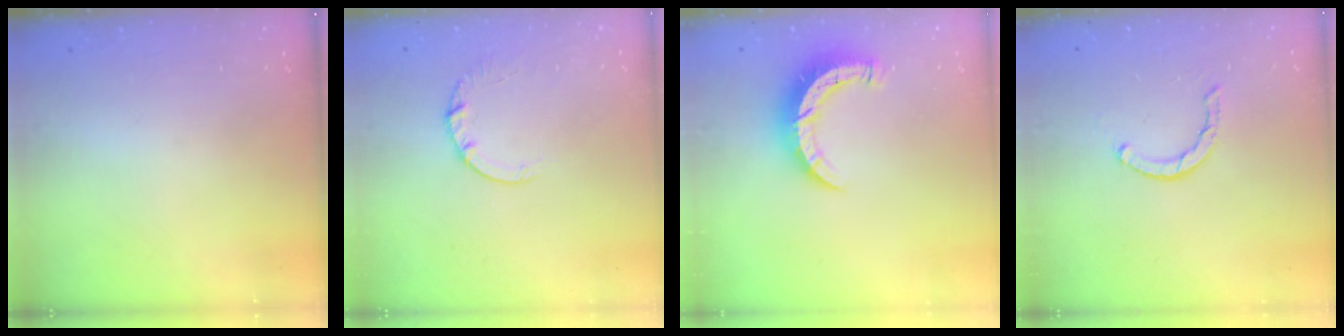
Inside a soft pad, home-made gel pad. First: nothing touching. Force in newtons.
{"total": 2.7, "press": 2.7, "slide": 0.4}
{"total": 8.4, "press": 8.3, "slide": 0.6}
{"total": 1.6, "press": 1.6, "slide": 0.1}